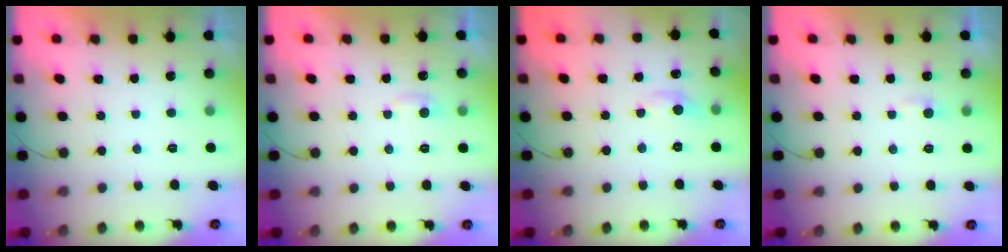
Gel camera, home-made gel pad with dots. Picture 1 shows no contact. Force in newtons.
{"total": 3.7, "press": 3.7, "slide": 0.4}
{"total": 3.0, "press": 3.0, "slide": 0.4}
{"total": 2.7, "press": 2.7, "slide": 0.3}